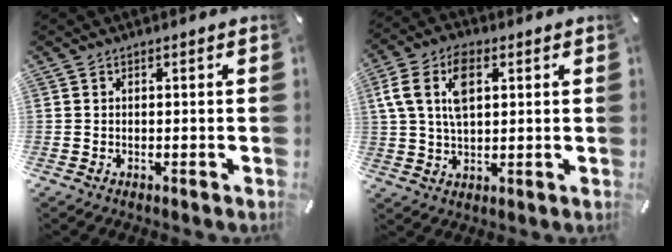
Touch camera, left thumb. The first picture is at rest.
{"total": 10.5, "force": [3.1, 6.3, 7.8], "torque": [-0.178, 0.003, 0.053]}